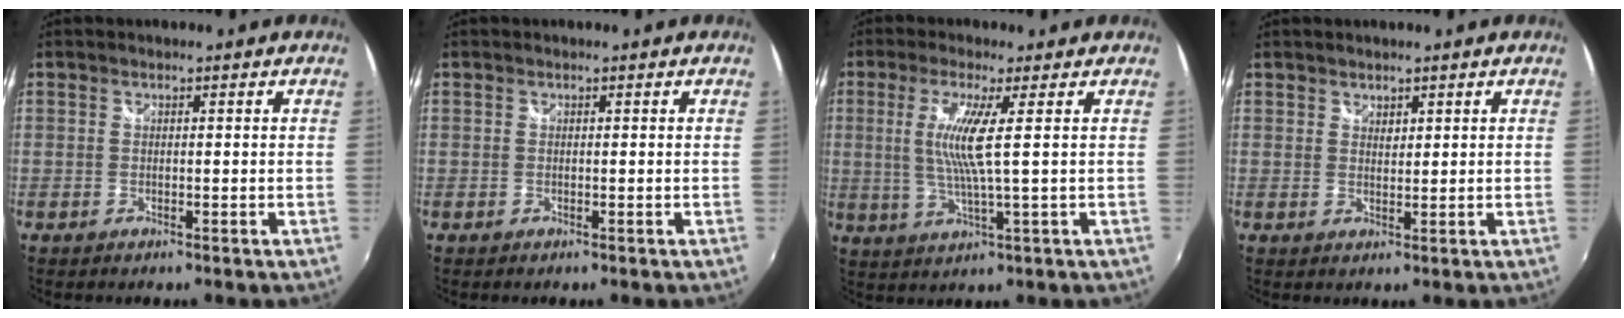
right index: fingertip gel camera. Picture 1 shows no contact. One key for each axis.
{"total": 0.0}
{"total": 7.0, "fx": 1.2, "fy": -0.7, "fz": 6.9, "tx": -0.136, "ty": -0.012, "tz": 0.026}
{"total": 1.4, "fx": 1.1, "fy": 0.8, "fz": 0.3, "tx": -0.001, "ty": 0.000, "tz": 0.019}